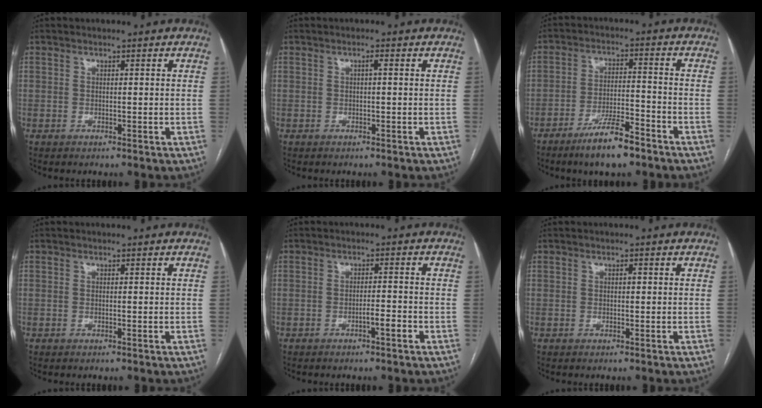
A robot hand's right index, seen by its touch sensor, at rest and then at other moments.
{"total": 0.7, "force": [0.1, 0.1, 0.7], "torque": [-0.013, 0.002, 0.001]}
{"total": 8.6, "force": [-6.3, 1.6, 5.7], "torque": [-0.104, -0.007, -0.108]}
{"total": 0.0}
{"total": 2.2, "force": [-1.3, 0.2, 1.7], "torque": [-0.026, 0.002, -0.022]}
{"total": 0.5, "force": [0.1, 0.2, 0.5], "torque": [-0.008, 0.002, -0.001]}